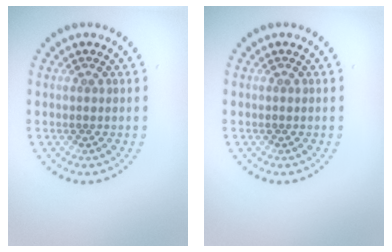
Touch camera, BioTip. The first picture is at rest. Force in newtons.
{"total": 0.0}